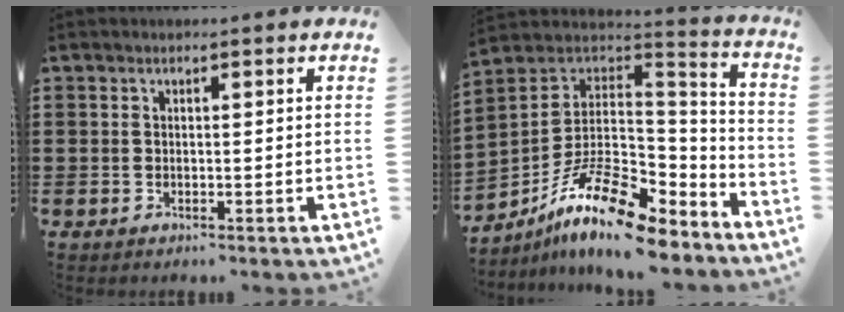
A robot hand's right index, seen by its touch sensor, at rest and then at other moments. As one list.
[{"total": 15.4, "force": [-9.7, 5.0, 10.9], "torque": [-0.204, 0.019, -0.174]}]